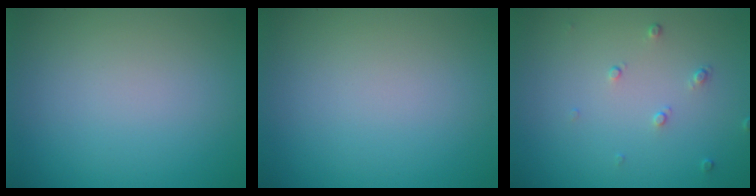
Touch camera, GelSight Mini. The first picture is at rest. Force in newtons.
{"total": 0.0}
{"total": 0.9, "press": 0.6, "slide": 0.7}